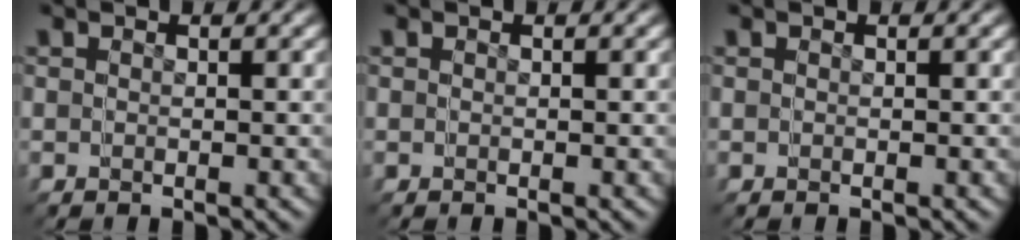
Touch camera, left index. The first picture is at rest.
{"total": 0.0}
{"total": 0.0}